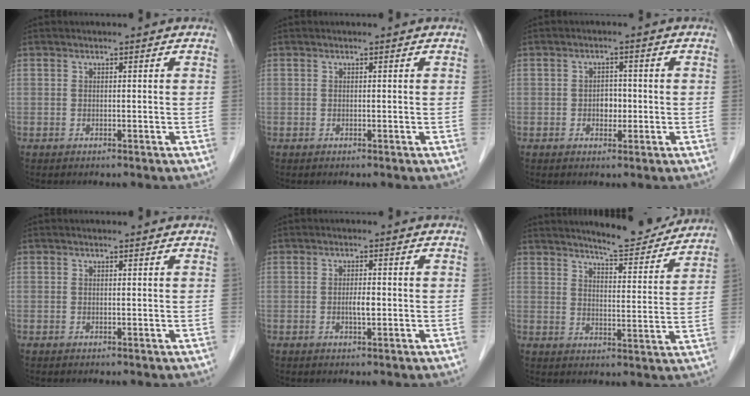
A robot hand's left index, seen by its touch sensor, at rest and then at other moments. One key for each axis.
{"total": 0.0}
{"total": 2.4, "fx": -0.8, "fy": 1.6, "fz": 1.5, "tx": -0.020, "ty": 0.001, "tz": -0.012}
{"total": 0.0}
{"total": 1.8, "fx": -0.7, "fy": 0.3, "fz": 1.6, "tx": -0.029, "ty": -0.004, "tz": -0.012}
{"total": 10.8, "fx": 10.2, "fy": 1.0, "fz": 3.3, "tx": -0.044, "ty": -0.019, "tz": 0.133}